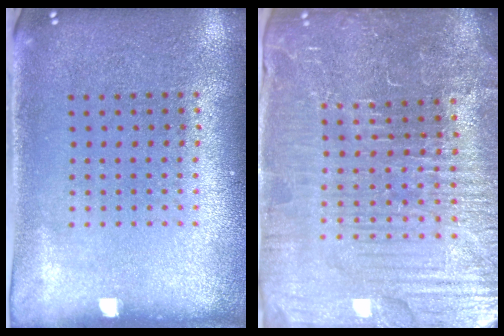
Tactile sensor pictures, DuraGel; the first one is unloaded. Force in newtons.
{"total": 5.6, "press": 5.2, "slide": 2.3}